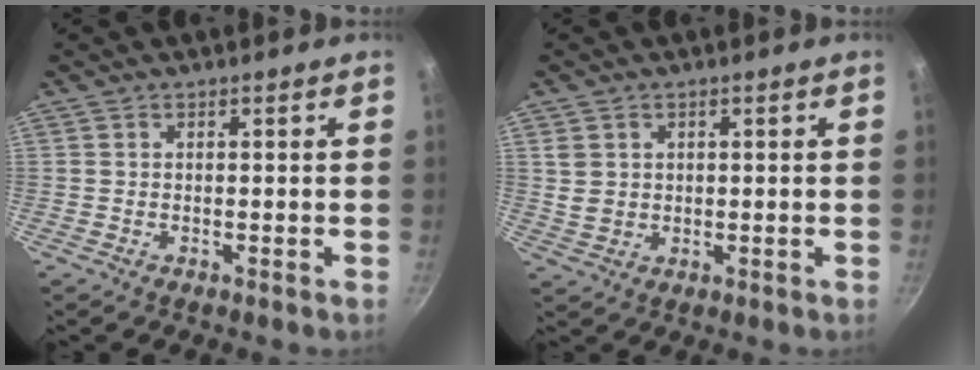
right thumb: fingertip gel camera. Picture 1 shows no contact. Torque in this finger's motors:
{"motor_torque": [0.29, 0.50, 0.20, -0.11, 0.09]}